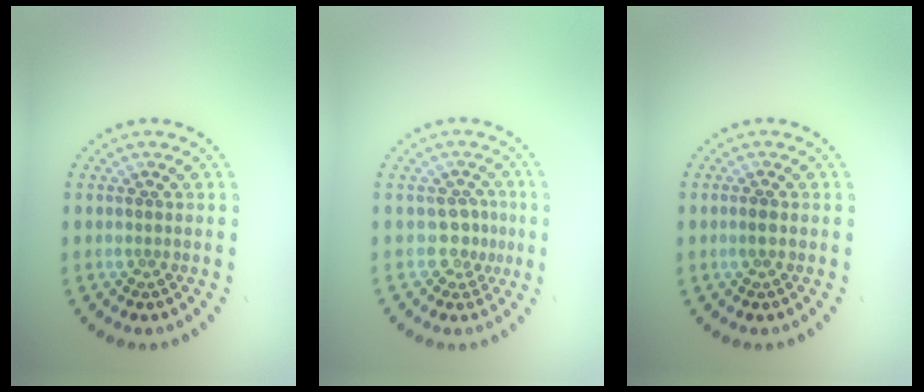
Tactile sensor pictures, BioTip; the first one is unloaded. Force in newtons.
{"total": 2.0, "press": 1.4, "slide": 1.3}
{"total": 0.8, "press": 0.7, "slide": 0.1}